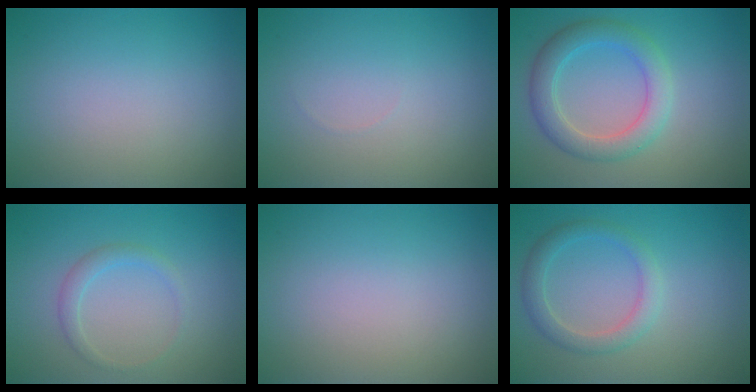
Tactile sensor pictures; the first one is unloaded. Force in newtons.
{"total": 0.0}
{"total": 4.0, "press": 4.0, "slide": 0.0}
{"total": 1.5, "press": 1.5, "slide": 0.1}
{"total": 0.0}
{"total": 2.5, "press": 2.5, "slide": 0.1}